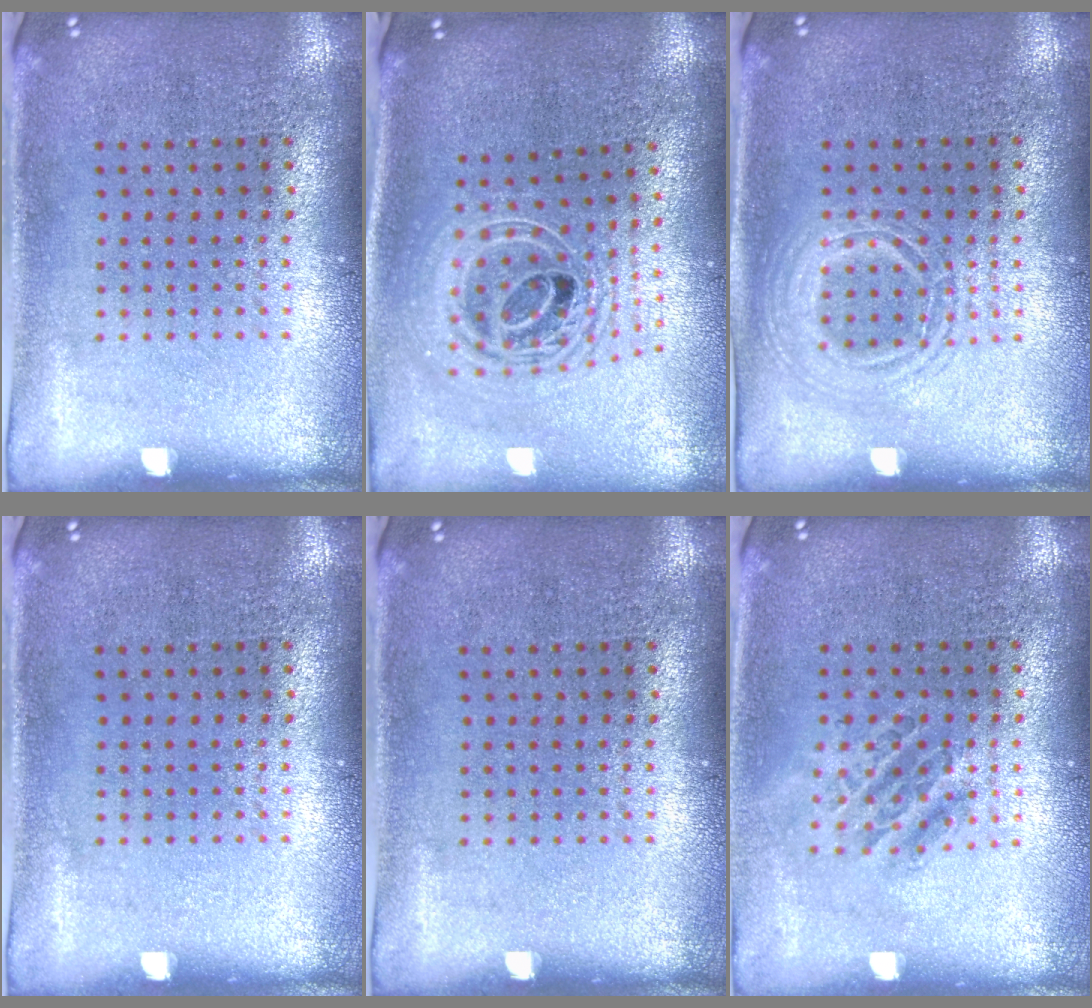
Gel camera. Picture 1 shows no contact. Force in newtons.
{"total": 2.4, "press": 1.8, "slide": 1.6}
{"total": 1.2, "press": 1.2, "slide": 0.1}
{"total": 0.0}
{"total": 0.0}
{"total": 1.1, "press": 1.1, "slide": 0.3}